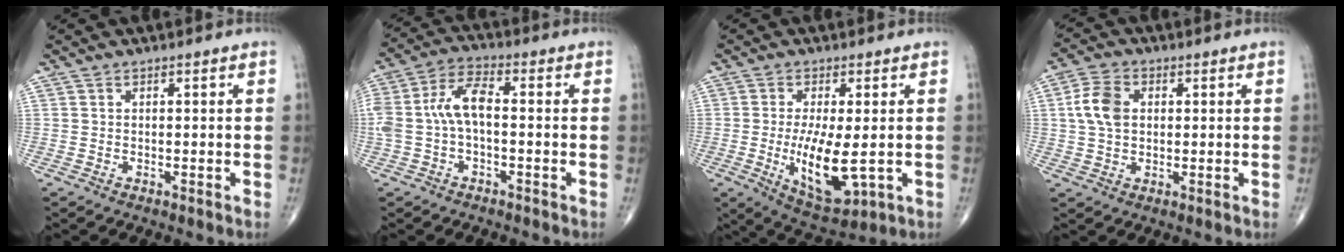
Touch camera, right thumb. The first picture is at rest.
{"total": 9.0, "force": [-0.5, 4.4, 7.8], "torque": [-0.175, 0.034, -0.014]}
{"total": 11.5, "force": [-1.4, 4.2, 10.6], "torque": [-0.184, -0.025, -0.011]}
{"total": 6.9, "force": [1.0, 4.7, 4.9], "torque": [-0.095, 0.008, 0.017]}